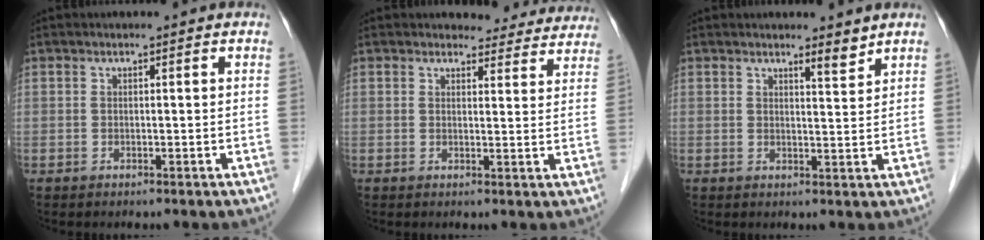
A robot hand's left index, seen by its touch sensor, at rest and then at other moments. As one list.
[{"total": 8.9, "force": [8.5, 2.9, 0.5], "torque": [0.028, -0.012, 0.072]}, {"total": 2.1, "force": [2.0, 0.1, 0.8], "torque": [-0.012, -0.008, 0.033]}]